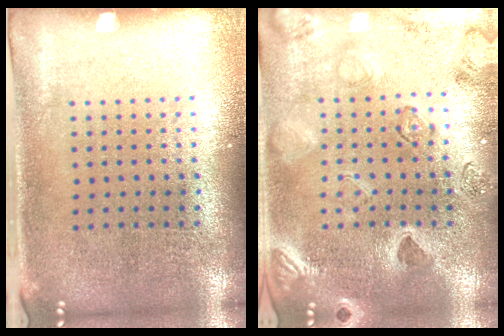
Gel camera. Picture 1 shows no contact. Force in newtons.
{"total": 2.5, "press": 2.4, "slide": 0.9}